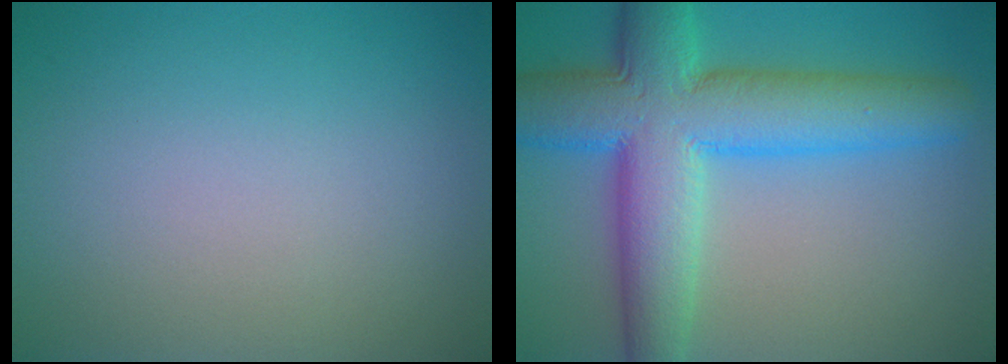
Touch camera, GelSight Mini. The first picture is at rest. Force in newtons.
{"total": 11.0, "press": 11.0, "slide": 0.2}